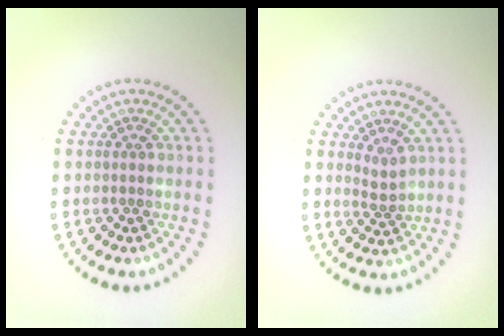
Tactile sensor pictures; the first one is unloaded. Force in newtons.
{"total": 1.2, "press": 1.0, "slide": 0.8}